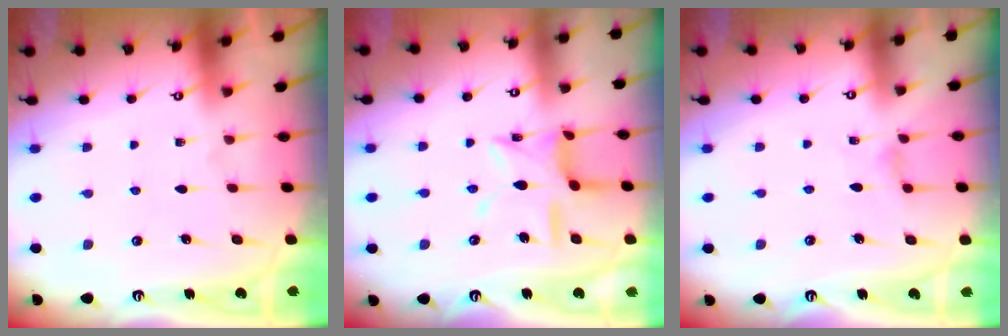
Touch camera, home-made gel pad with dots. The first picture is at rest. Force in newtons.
{"total": 12.0, "press": 11.9, "slide": 0.9}
{"total": 0.6, "press": 0.5, "slide": 0.2}